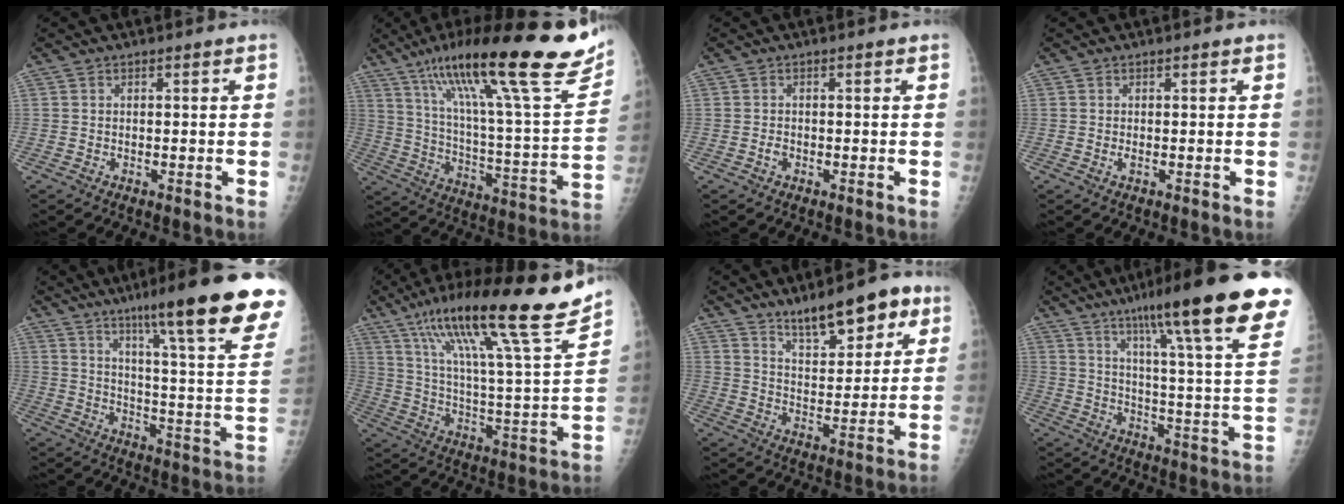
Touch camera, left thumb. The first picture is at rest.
{"total": 31.4, "force": [19.5, 5.7, 24.0], "torque": [-0.358, -0.035, 0.312]}
{"total": 1.0, "force": [-0.4, 0.7, 0.6], "torque": [-0.011, 0.001, -0.008]}
{"total": 0.8, "force": [0.0, 0.2, 0.8], "torque": [-0.017, 0.002, 0.003]}
{"total": 25.5, "force": [17.0, 2.0, 18.9], "torque": [-0.250, -0.076, 0.239]}
{"total": 26.1, "force": [18.2, 2.6, 18.5], "torque": [-0.287, -0.058, 0.302]}
{"total": 13.5, "force": [8.8, 5.0, 9.0], "torque": [-0.102, -0.043, 0.142]}
{"total": 26.6, "force": [17.4, 2.6, 20.0], "torque": [-0.280, -0.057, 0.247]}